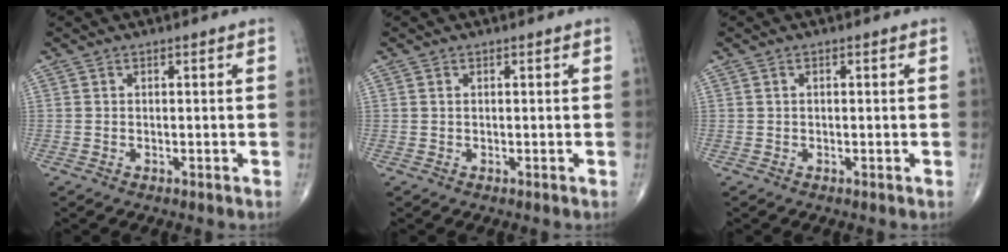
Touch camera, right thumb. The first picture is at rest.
{"total": 0.0}
{"total": 0.0}